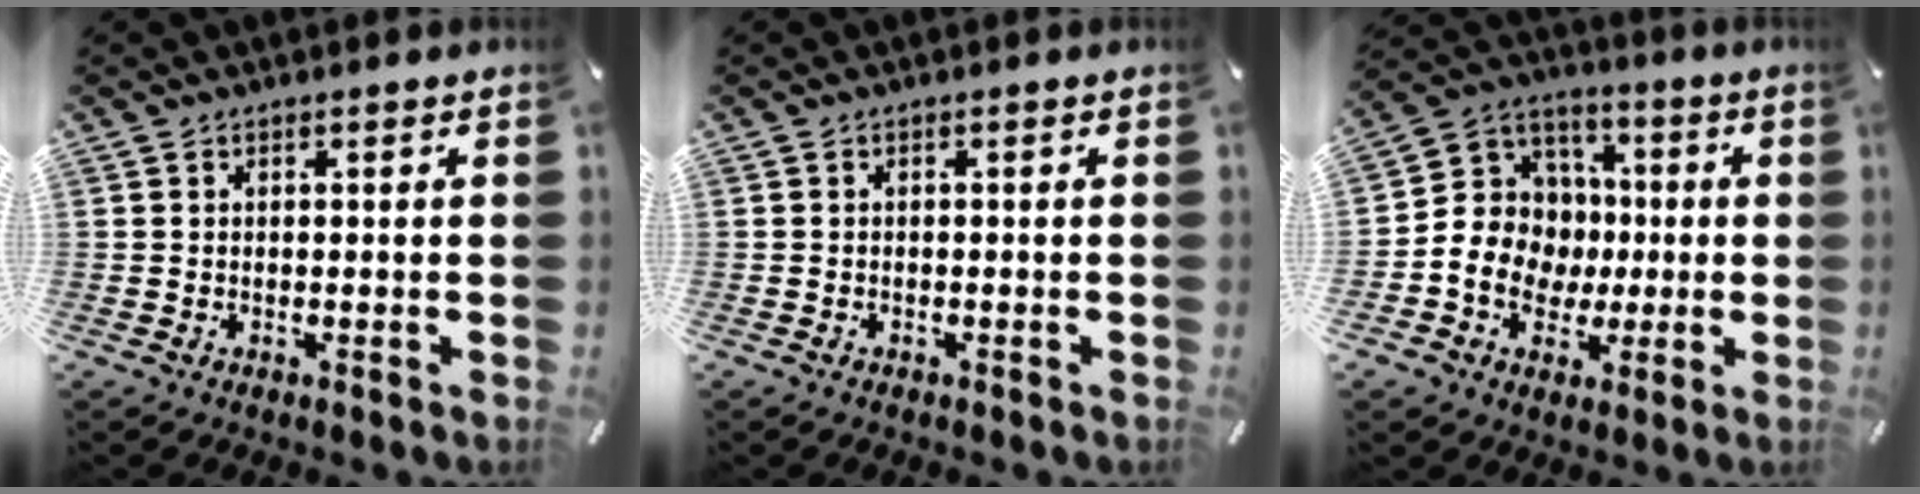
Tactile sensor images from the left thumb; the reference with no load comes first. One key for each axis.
{"total": 0.8, "fx": -0.6, "fy": 0.3, "fz": 0.3, "tx": -0.008, "ty": 0.000, "tz": -0.013}
{"total": 12.2, "fx": -2.3, "fy": 11.6, "fz": 2.9, "tx": -0.057, "ty": 0.011, "tz": -0.038}